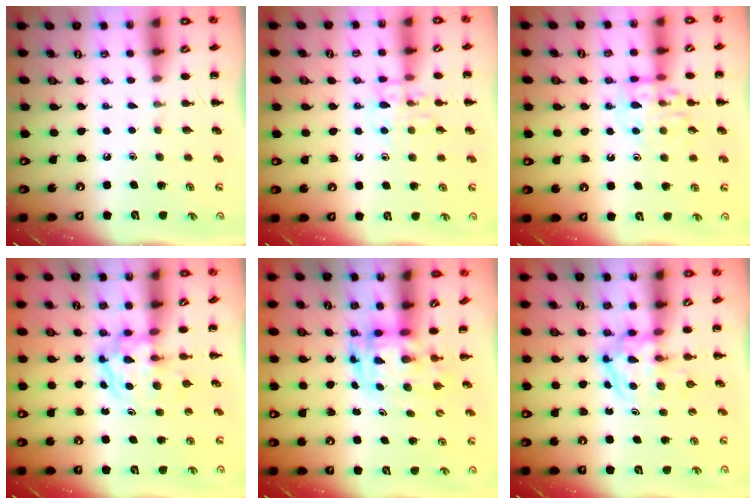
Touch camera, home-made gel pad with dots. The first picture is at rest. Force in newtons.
{"total": 9.8, "press": 9.8, "slide": 0.6}
{"total": 12.4, "press": 12.3, "slide": 1.3}
{"total": 3.8, "press": 3.8, "slide": 0.5}
{"total": 3.0, "press": 3.0, "slide": 0.6}
{"total": 3.9, "press": 3.9, "slide": 0.4}